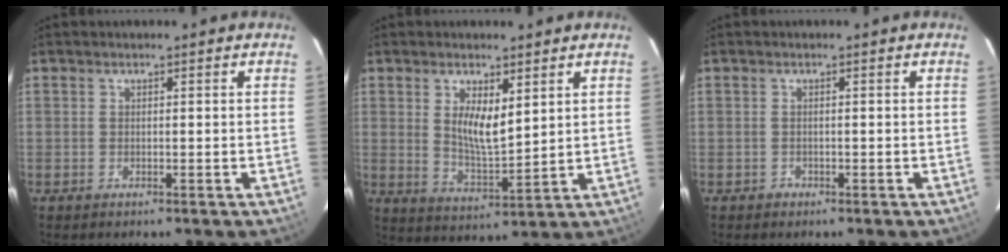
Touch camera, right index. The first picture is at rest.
{"total": 7.6, "force": [2.8, 2.9, 6.4], "torque": [-0.110, -0.008, 0.060]}
{"total": 0.9, "force": [-0.6, 0.7, 0.0], "torque": [0.001, 0.003, -0.007]}